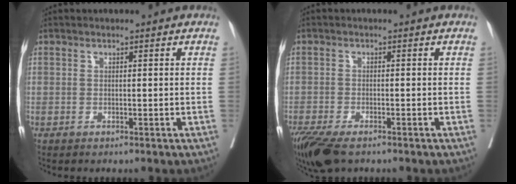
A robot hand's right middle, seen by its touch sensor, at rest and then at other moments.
{"total": 8.0, "force": [-5.8, 2.7, 4.8], "torque": [-0.086, -0.017, -0.098]}